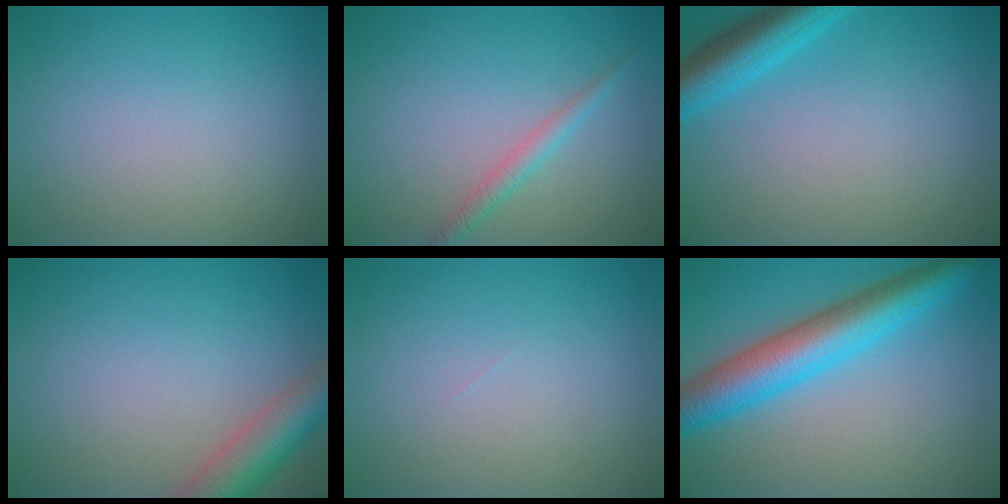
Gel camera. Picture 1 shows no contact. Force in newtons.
{"total": 1.7, "press": 1.7, "slide": 0.0}
{"total": 4.6, "press": 4.6, "slide": 0.3}
{"total": 5.1, "press": 5.1, "slide": 0.3}
{"total": 0.0}
{"total": 7.5, "press": 7.5, "slide": 0.1}